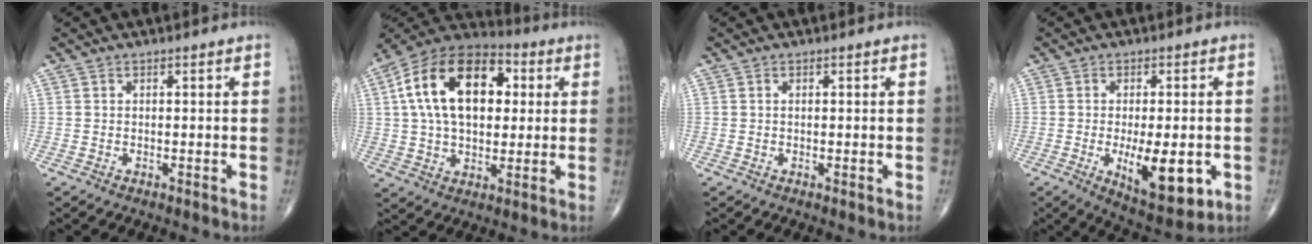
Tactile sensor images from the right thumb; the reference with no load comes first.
{"total": 20.8, "force": [4.4, 12.8, 15.9], "torque": [-0.252, 0.016, 0.065]}
{"total": 0.0}
{"total": 12.5, "force": [-3.0, 5.0, 11.0], "torque": [-0.148, -0.016, -0.033]}